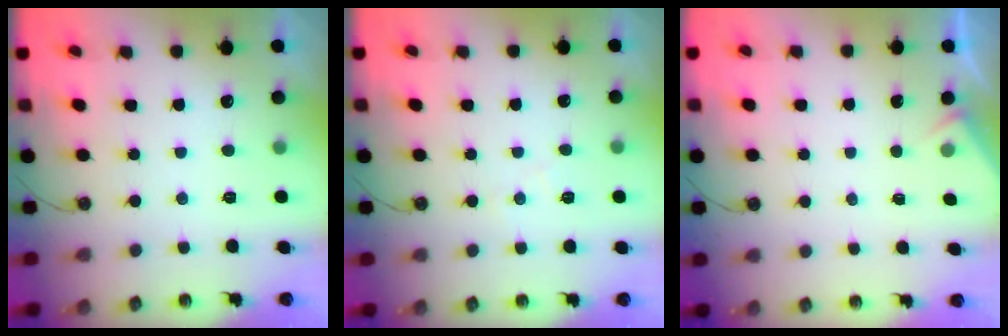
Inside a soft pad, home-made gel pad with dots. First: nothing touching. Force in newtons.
{"total": 5.5, "press": 5.4, "slide": 0.8}
{"total": 2.8, "press": 2.7, "slide": 0.4}